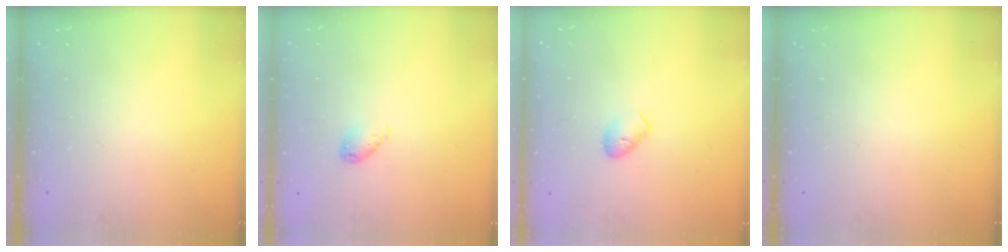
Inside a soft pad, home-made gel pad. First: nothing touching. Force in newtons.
{"total": 4.9, "press": 4.9, "slide": 0.4}
{"total": 5.5, "press": 5.4, "slide": 0.8}
{"total": 0.0}